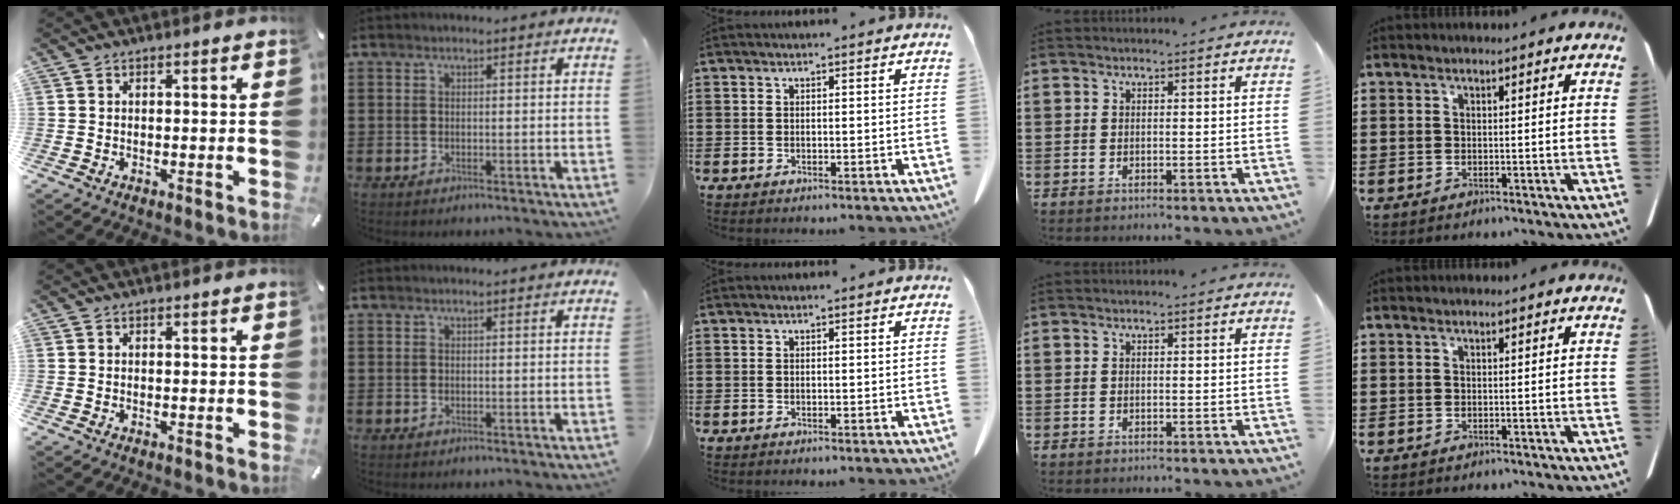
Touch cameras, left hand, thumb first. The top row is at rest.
{}